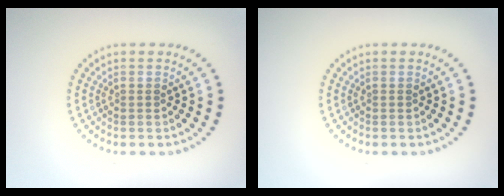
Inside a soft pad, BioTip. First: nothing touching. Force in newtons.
{"total": 0.0}